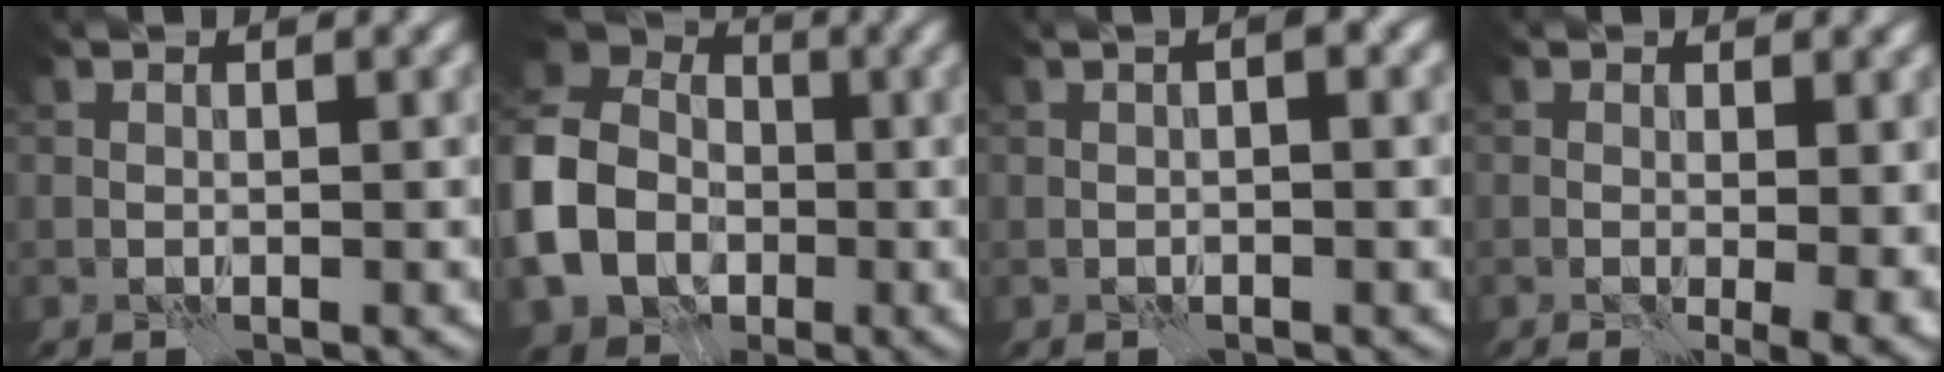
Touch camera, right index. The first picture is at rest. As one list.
[{"total": 11.7, "force": [-2.8, 9.3, 6.4], "torque": [-0.155, -0.016, -0.054]}, {"total": 2.3, "force": [0.2, 0.8, 2.1], "torque": [-0.014, 0.001, -0.002]}, {"total": 4.5, "force": [0.2, 1.7, 4.1], "torque": [-0.035, -0.012, 0.011]}]